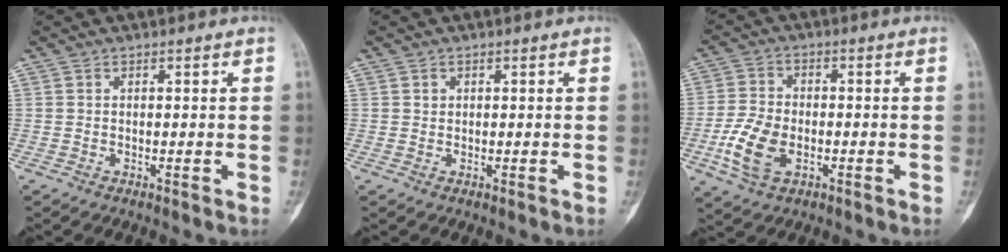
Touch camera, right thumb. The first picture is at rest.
{"total": 0.8, "force": [0.3, 0.7, 0.2], "torque": [0.005, 0.003, 0.006]}
{"total": 9.1, "force": [-2.8, 5.6, 6.6], "torque": [-0.137, 0.007, -0.052]}